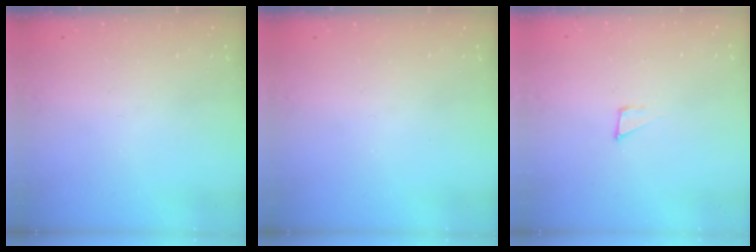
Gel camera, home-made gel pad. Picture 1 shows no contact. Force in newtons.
{"total": 0.0}
{"total": 4.2, "press": 4.2, "slide": 0.4}